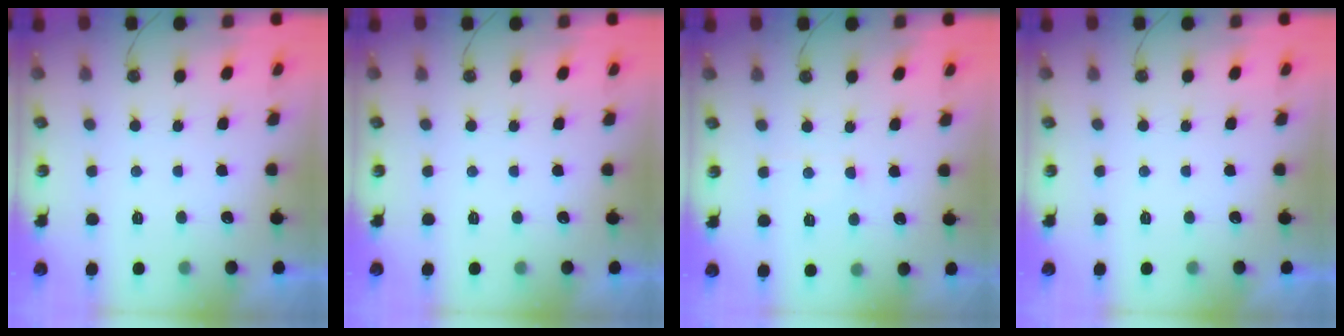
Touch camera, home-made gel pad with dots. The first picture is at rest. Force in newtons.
{"total": 0.0}
{"total": 5.4, "press": 5.3, "slide": 0.7}
{"total": 0.0}